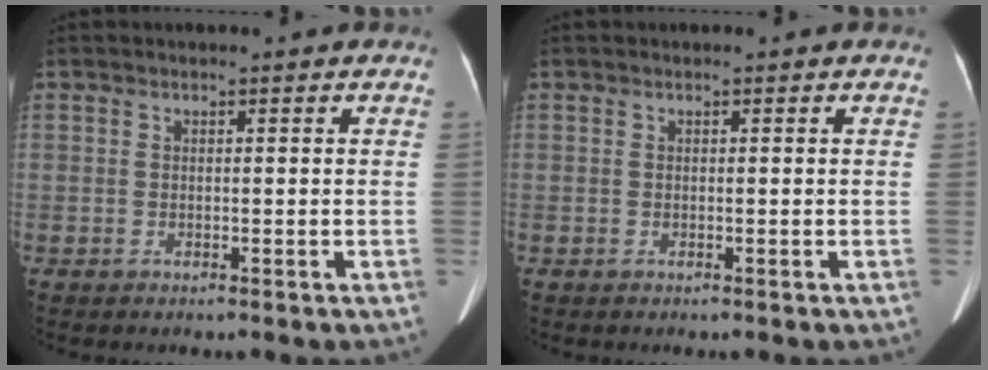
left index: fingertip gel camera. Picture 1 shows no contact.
{"total": 0.0}